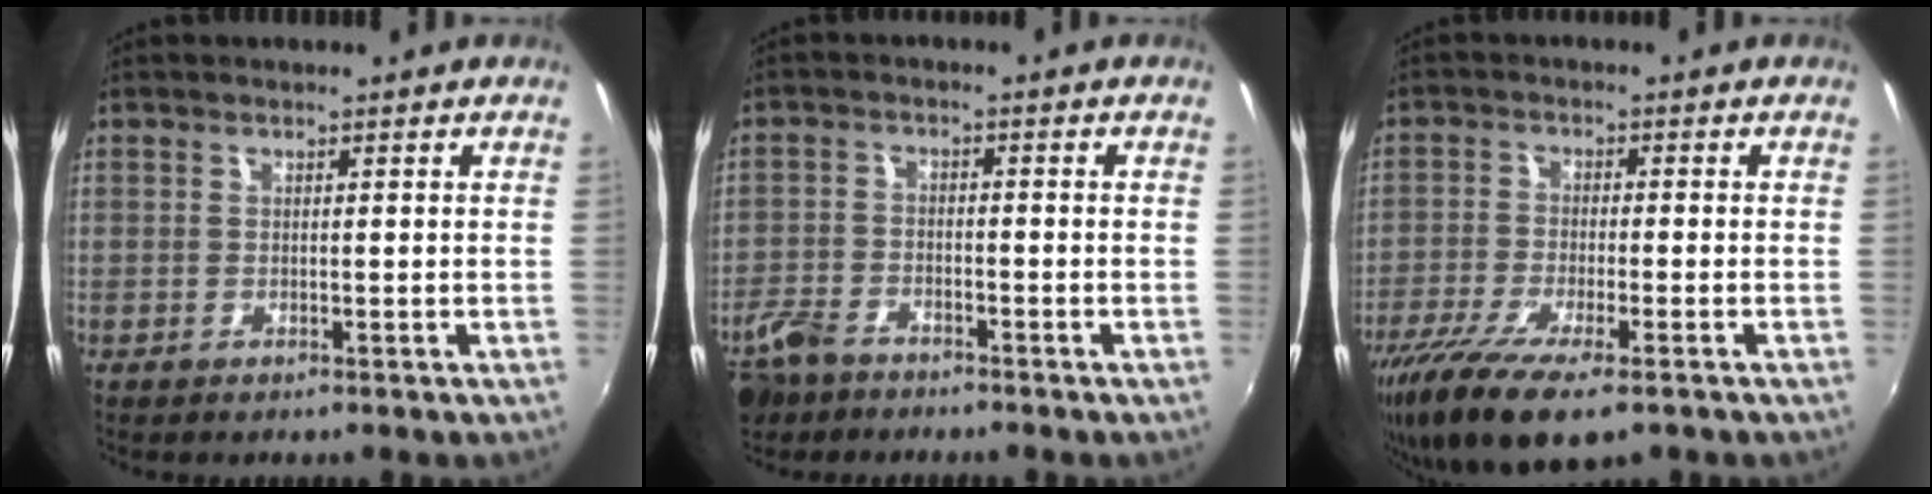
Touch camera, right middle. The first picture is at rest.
{"total": 6.7, "force": [-5.0, 3.5, 2.7], "torque": [-0.080, 0.001, -0.093]}
{"total": 12.2, "force": [-8.1, 3.3, 8.5], "torque": [-0.184, -0.045, -0.147]}